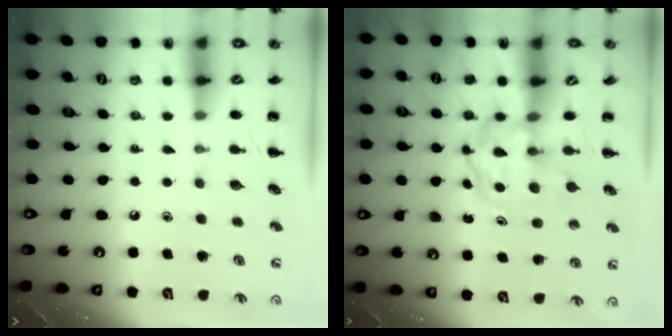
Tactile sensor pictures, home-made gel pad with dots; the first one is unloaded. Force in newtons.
{"total": 3.9, "press": 3.9, "slide": 0.5}